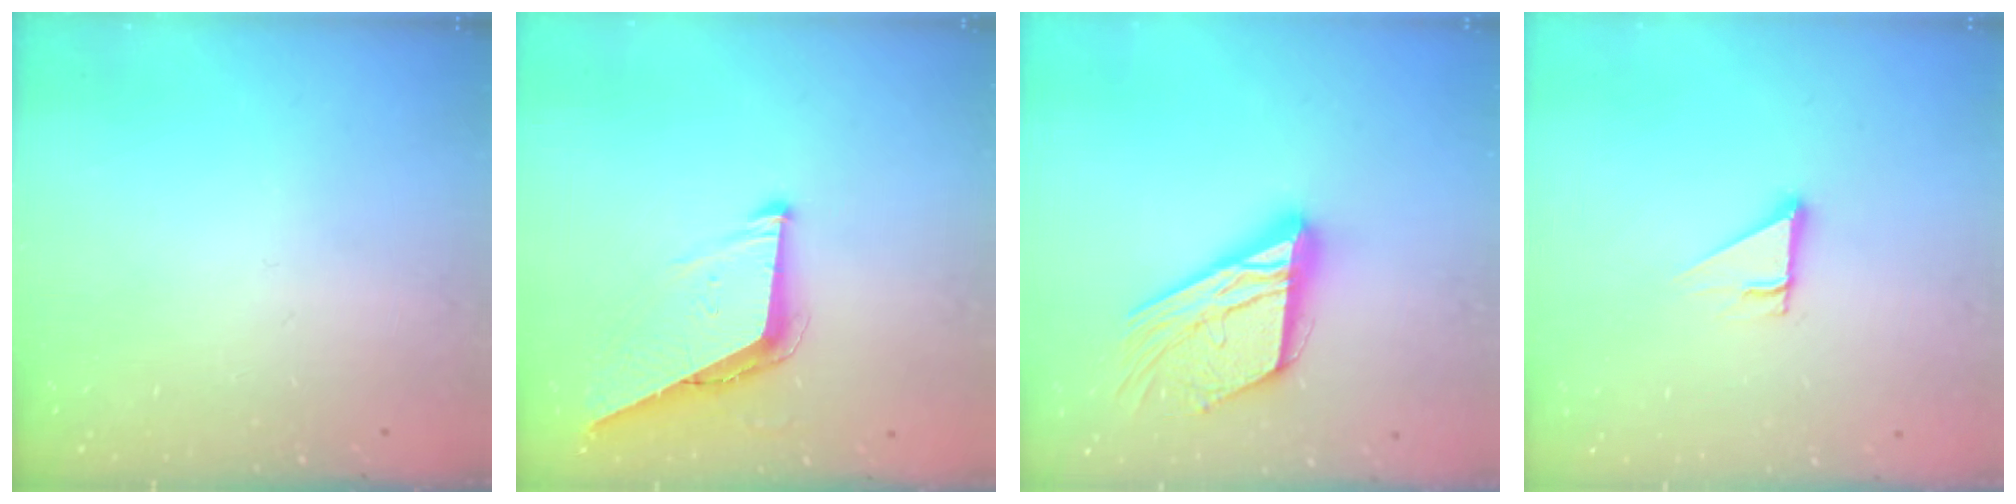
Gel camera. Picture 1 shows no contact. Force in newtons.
{"total": 7.7, "press": 7.7, "slide": 0.3}
{"total": 19.3, "press": 19.2, "slide": 1.8}
{"total": 2.7, "press": 2.7, "slide": 0.0}